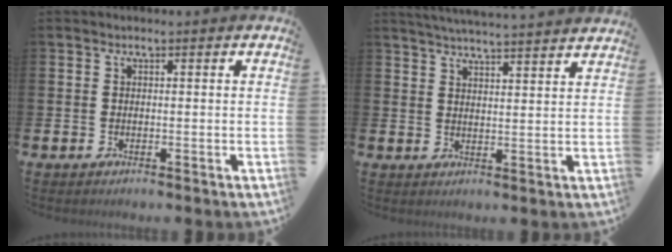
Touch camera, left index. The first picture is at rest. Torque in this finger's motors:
{"motor_torque": [0.51, -1.00, 0.17, 0.10]}